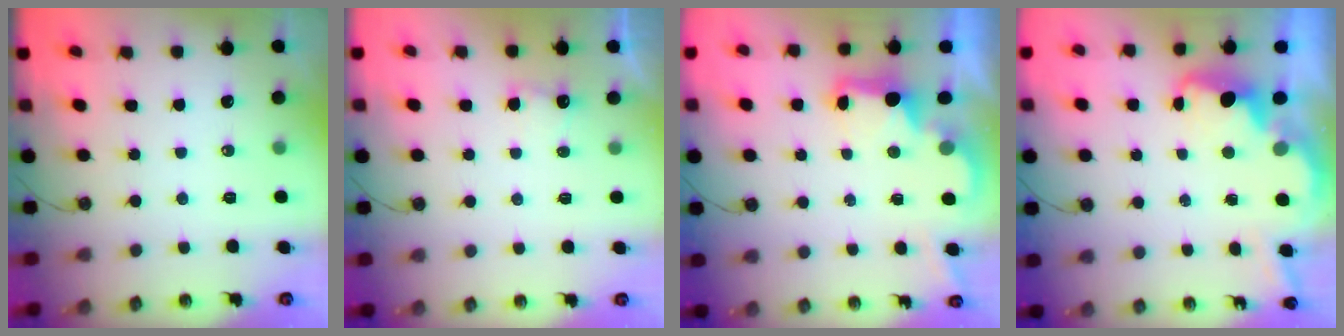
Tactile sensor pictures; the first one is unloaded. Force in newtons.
{"total": 4.4, "press": 4.3, "slide": 1.1}
{"total": 3.0, "press": 2.9, "slide": 0.6}
{"total": 3.9, "press": 3.8, "slide": 0.7}